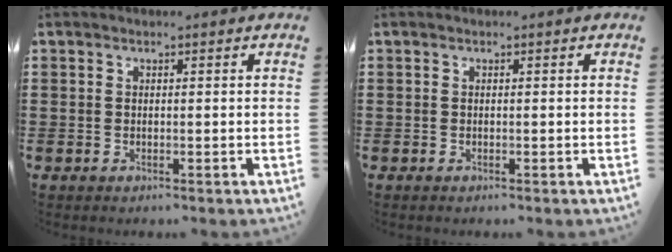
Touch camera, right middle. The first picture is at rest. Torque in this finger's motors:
{"motor_torque": [0.36, 0.34, 0.00, 0.00]}